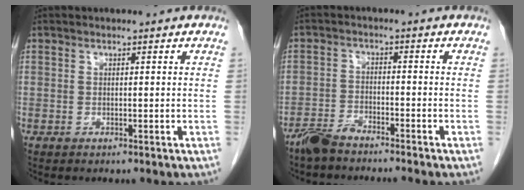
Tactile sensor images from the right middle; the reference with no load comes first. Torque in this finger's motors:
{"motor_torque": [-0.06, -0.59, -0.05, 0.02]}